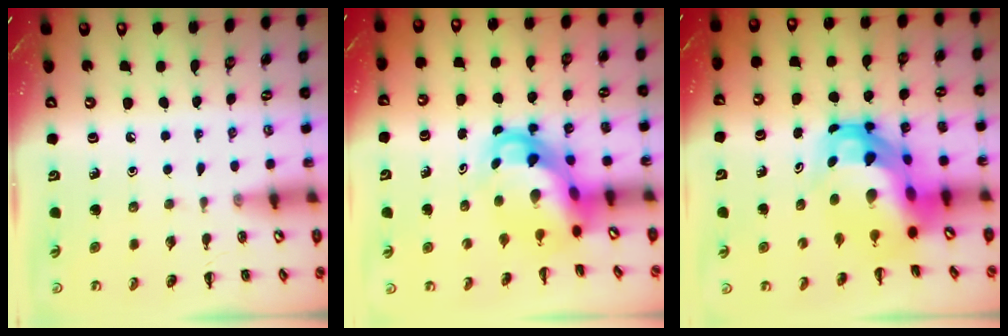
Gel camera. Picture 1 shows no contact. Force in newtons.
{"total": 5.4, "press": 5.2, "slide": 1.4}
{"total": 11.2, "press": 10.7, "slide": 3.1}